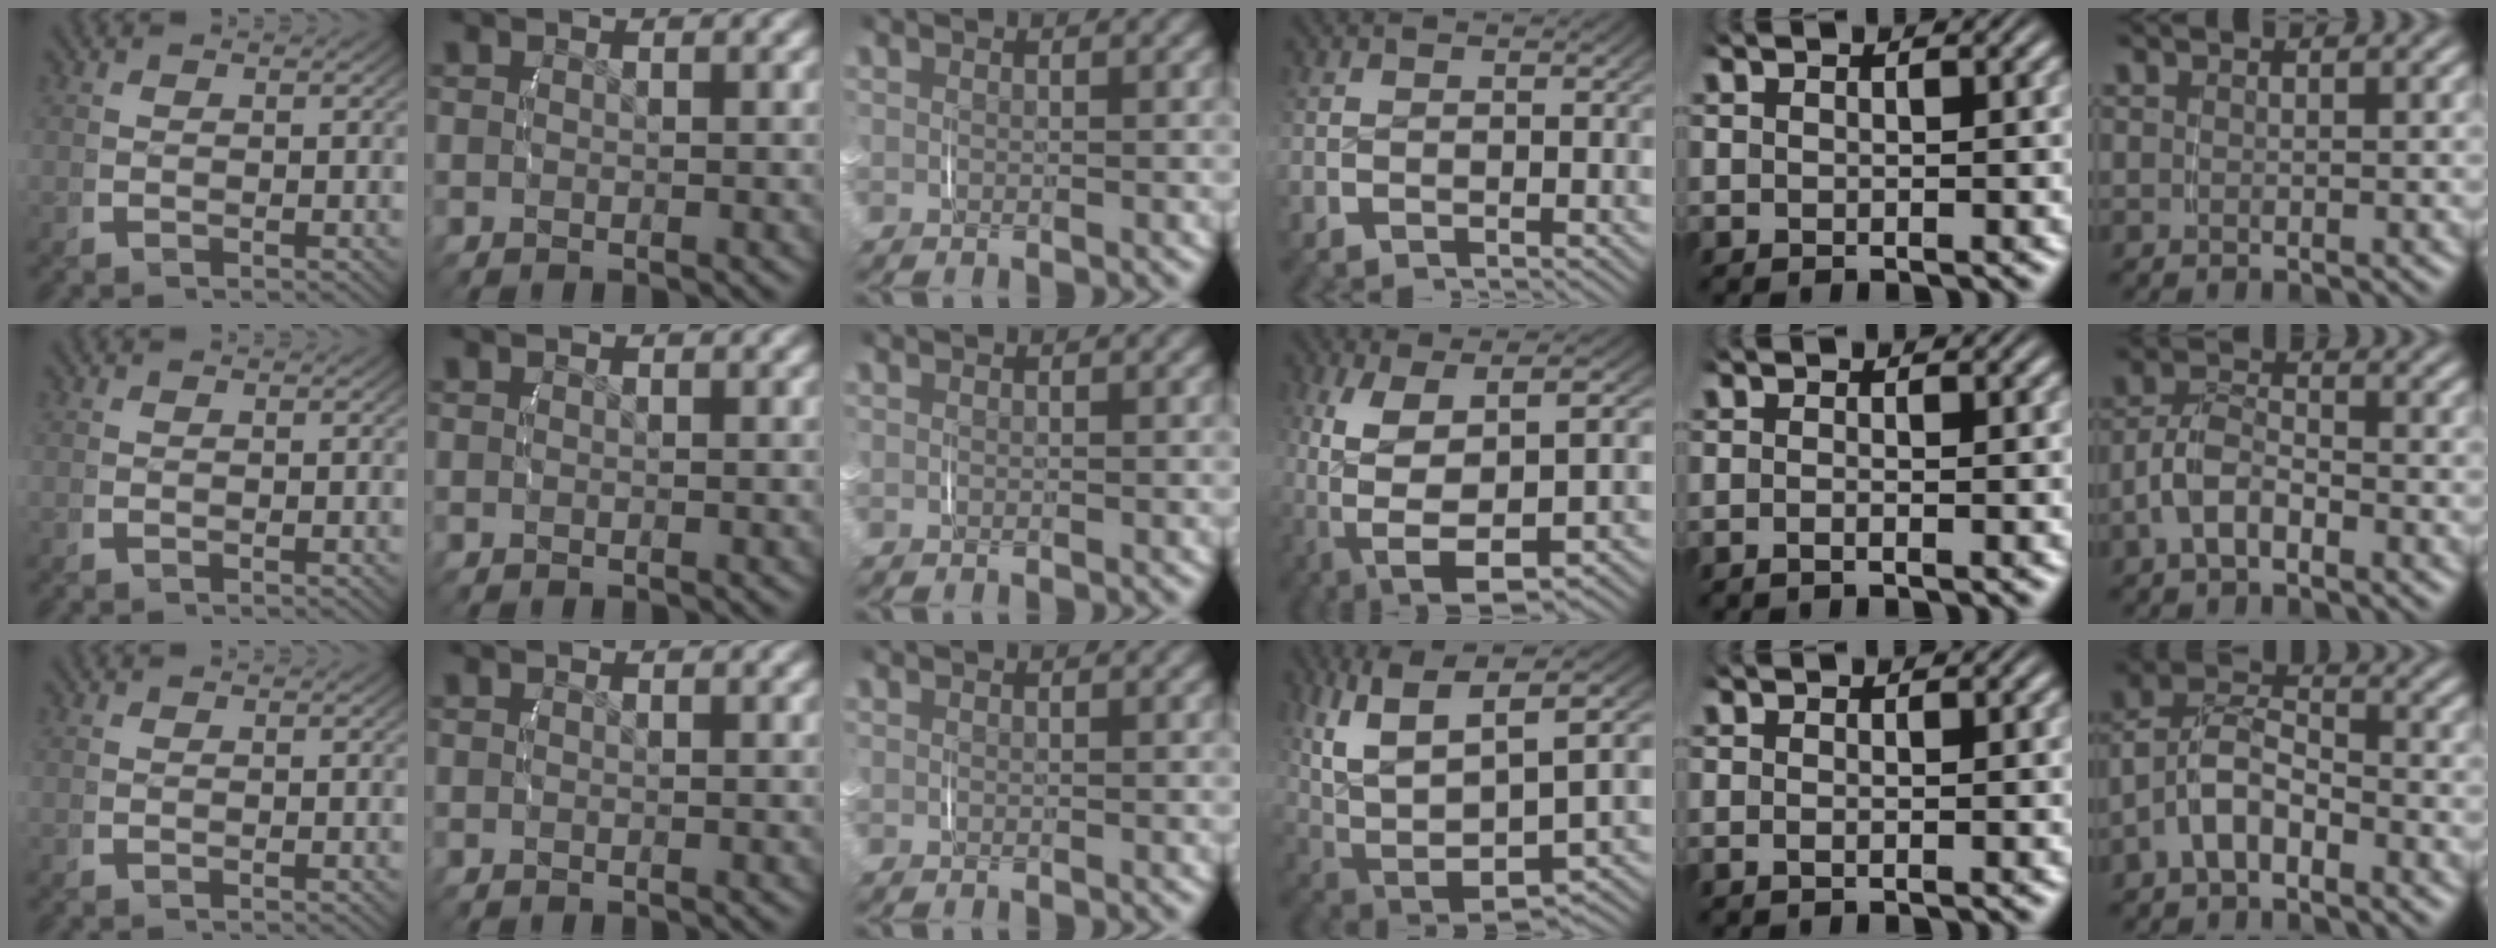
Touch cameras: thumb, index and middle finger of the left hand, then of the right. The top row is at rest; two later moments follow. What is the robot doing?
{"motion": "lift_and_place", "object": "backpack"}